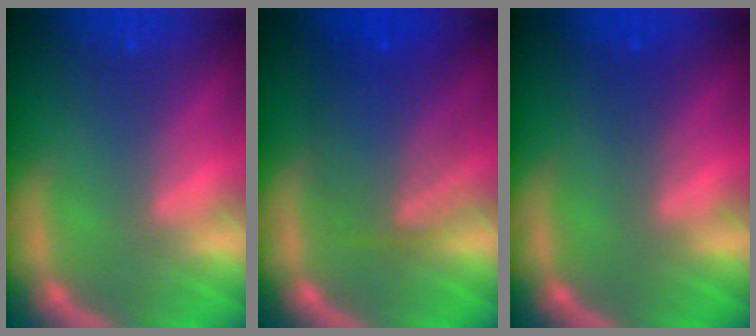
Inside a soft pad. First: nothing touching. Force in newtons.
{"total": 7.1}
{"total": 0.9}